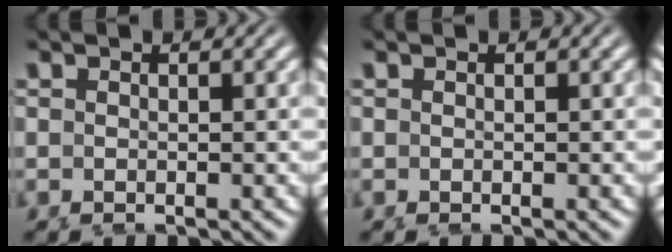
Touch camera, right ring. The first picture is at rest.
{"total": 0.0}